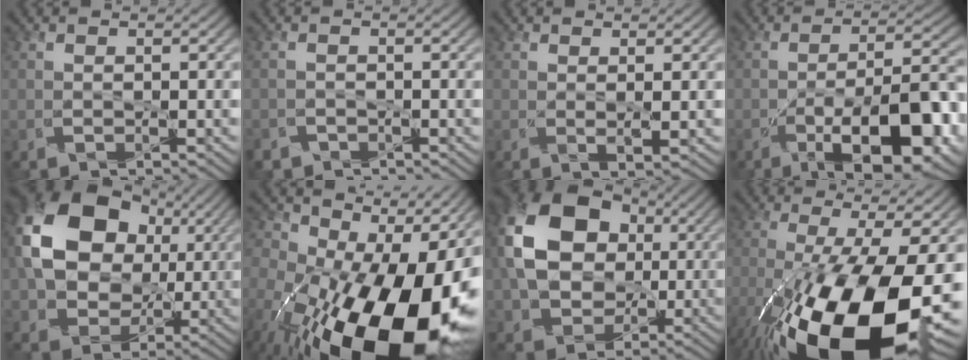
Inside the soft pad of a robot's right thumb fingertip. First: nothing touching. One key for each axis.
{"total": 1.2, "fx": -1.1, "fy": 0.5, "fz": -0.3, "tx": 0.010, "ty": -0.001, "tz": -0.024}
{"total": 1.5, "fx": 0.3, "fy": 0.3, "fz": 1.5, "tx": -0.031, "ty": -0.008, "tz": 0.008}
{"total": 14.0, "fx": -6.7, "fy": 4.8, "fz": 11.3, "tx": -0.158, "ty": 0.001, "tz": -0.107}
{"total": 16.2, "fx": 3.6, "fy": 12.5, "fz": 9.7, "tx": -0.197, "ty": 0.014, "tz": 0.065}
{"total": 22.0, "fx": -5.9, "fy": 13.6, "fz": 16.2, "tx": -0.285, "ty": -0.061, "tz": -0.068}
{"total": 16.8, "fx": 2.0, "fy": 13.0, "fz": 10.4, "tx": -0.211, "ty": 0.001, "tz": 0.037}
{"total": 19.9, "fx": -8.3, "fy": 8.1, "fz": 16.2, "tx": -0.307, "ty": -0.063, "tz": -0.118}